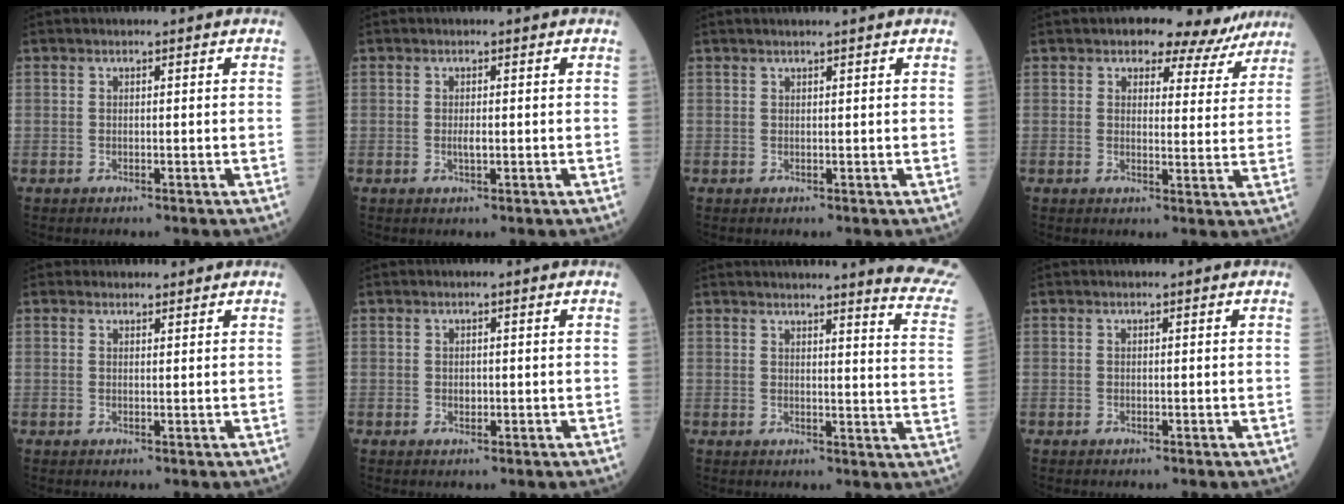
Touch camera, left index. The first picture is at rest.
{"total": 1.2, "force": [-0.2, 0.3, 1.2], "torque": [-0.024, -0.003, -0.002]}
{"total": 2.2, "force": [1.9, -0.4, 1.0], "torque": [-0.012, 0.011, 0.029]}
{"total": 8.2, "force": [6.9, 4.0, 2.1], "torque": [-0.005, 0.001, 0.069]}
{"total": 1.1, "force": [1.0, 0.5, -0.1], "torque": [-0.003, 0.000, 0.013]}
{"total": 0.9, "force": [-0.1, 0.7, 0.6], "torque": [-0.011, -0.001, -0.002]}
{"total": 12.3, "force": [11.6, -0.6, 4.0], "torque": [-0.035, -0.083, 0.105]}
{"total": 0.0}